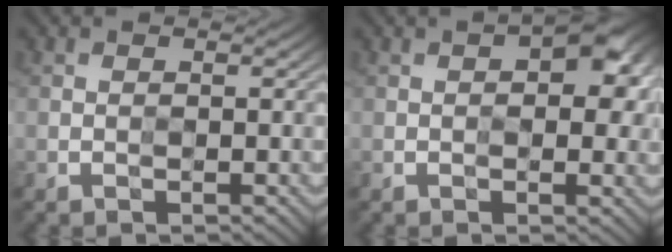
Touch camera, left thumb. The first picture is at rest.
{"total": 6.4, "force": [1.1, 3.3, 5.4], "torque": [-0.063, 0.007, 0.012]}